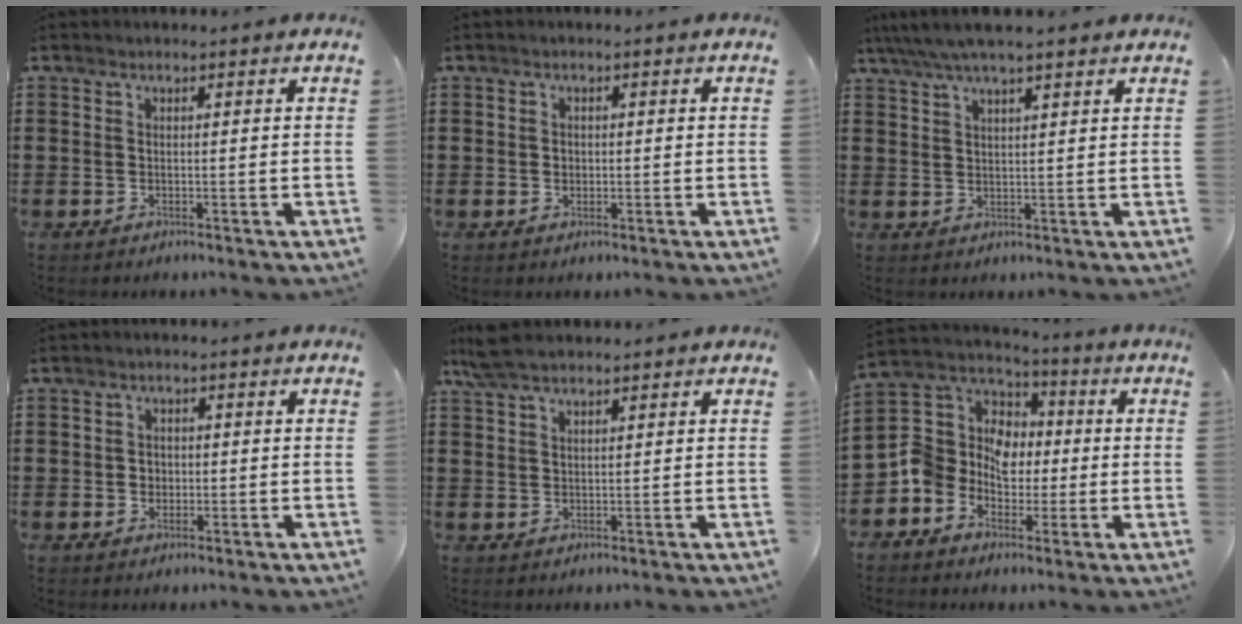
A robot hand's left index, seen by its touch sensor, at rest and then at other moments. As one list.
[{"total": 1.0, "force": [0.1, 0.9, 0.5], "torque": [-0.012, 0.007, 0.001]}, {"total": 4.4, "force": [3.5, 0.5, 2.6], "torque": [-0.059, -0.003, 0.062]}, {"total": 1.7, "force": [-0.1, 1.6, 0.6], "torque": [-0.017, 0.007, -0.004]}, {"total": 4.2, "force": [3.2, 1.1, 2.5], "torque": [-0.056, 0.003, 0.061]}, {"total": 9.3, "force": [-2.1, 8.4, 3.3], "torque": [-0.117, 0.007, -0.048]}]